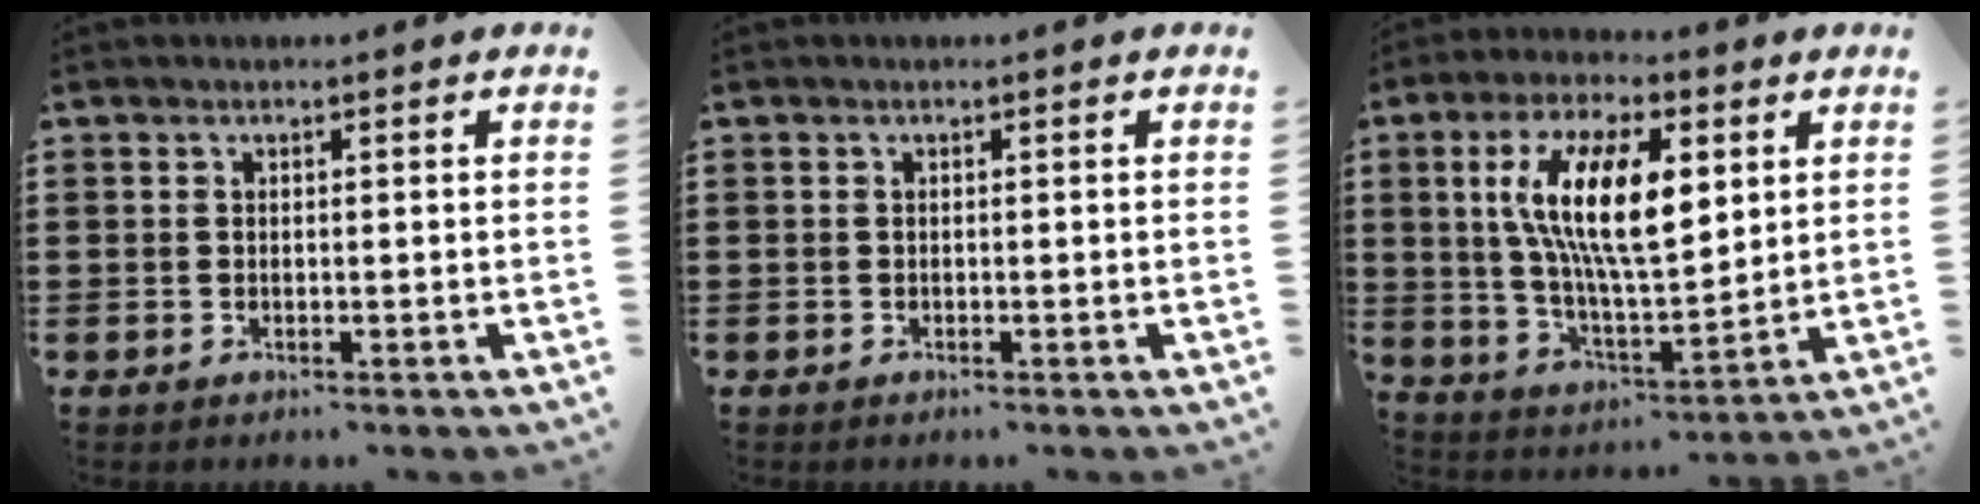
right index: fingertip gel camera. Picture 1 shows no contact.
{"total": 0.0}
{"total": 14.0, "force": [4.4, 5.0, 12.3], "torque": [-0.250, 0.008, 0.076]}